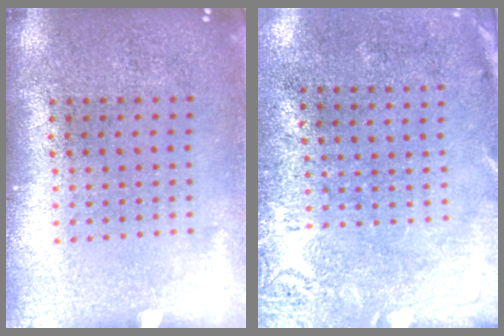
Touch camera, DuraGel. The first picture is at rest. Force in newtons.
{"total": 2.6, "press": 2.1, "slide": 1.6}